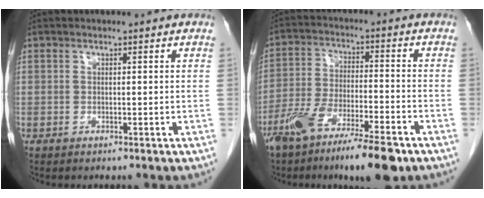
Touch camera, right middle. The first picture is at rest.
{"total": 13.7, "force": [-9.2, 2.3, 9.9], "torque": [-0.182, -0.023, -0.159]}